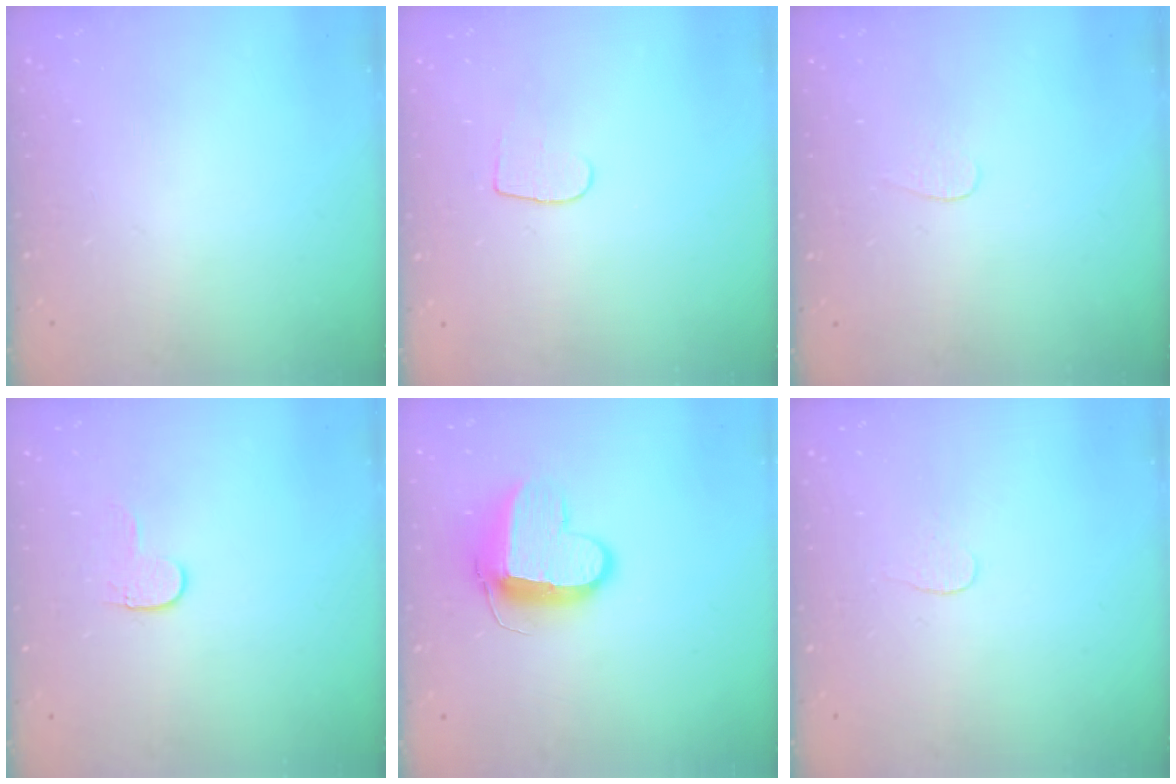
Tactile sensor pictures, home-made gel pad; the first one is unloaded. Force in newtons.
{"total": 4.3, "press": 4.2, "slide": 0.3}
{"total": 3.1, "press": 3.0, "slide": 0.3}
{"total": 4.3, "press": 4.3, "slide": 0.5}
{"total": 11.3, "press": 11.3, "slide": 1.1}
{"total": 2.7, "press": 2.7, "slide": 0.3}